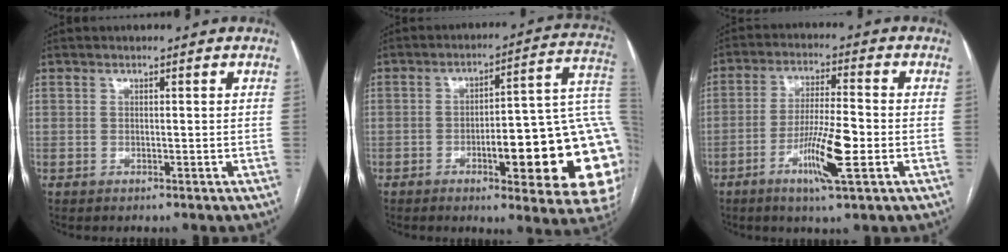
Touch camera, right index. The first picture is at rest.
{"total": 23.0, "force": [-4.5, 4.6, 22.1], "torque": [-0.185, 0.025, -0.047]}
{"total": 9.4, "force": [-3.3, 0.4, 8.8], "torque": [-0.170, -0.009, -0.058]}